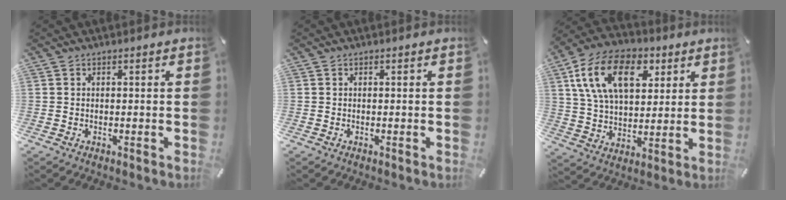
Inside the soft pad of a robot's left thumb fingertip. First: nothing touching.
{"total": 0.0}
{"total": 17.3, "force": [6.8, 11.1, 11.5], "torque": [-0.225, -0.006, 0.119]}